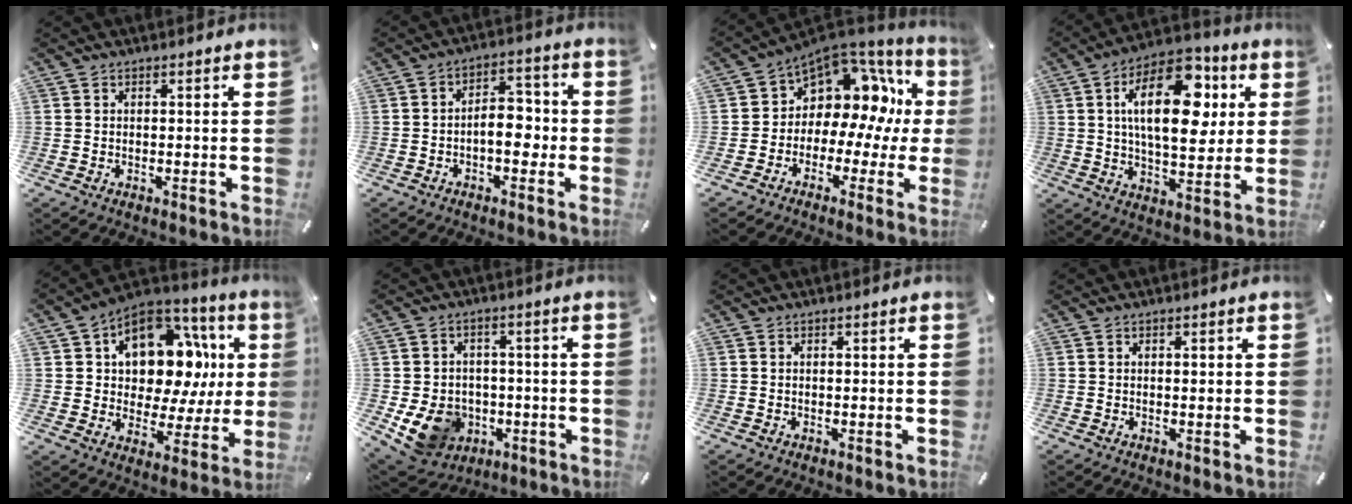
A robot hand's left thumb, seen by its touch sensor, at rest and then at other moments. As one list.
[{"total": 7.9, "force": [-2.1, 4.6, 6.1], "torque": [-0.085, 0.018, -0.039]}, {"total": 9.9, "force": [3.2, 8.2, 4.4], "torque": [-0.070, -0.041, 0.059]}, {"total": 20.5, "force": [6.0, 11.1, 16.1], "torque": [-0.264, -0.012, 0.092]}, {"total": 15.4, "force": [5.8, 10.6, 9.5], "torque": [-0.130, -0.044, 0.102]}, {"total": 11.0, "force": [-3.3, 9.4, 4.9], "torque": [-0.110, 0.015, -0.052]}, {"total": 0.0}, {"total": 0.6, "force": [0.1, 0.3, 0.5], "torque": [-0.010, -0.001, 0.002]}]